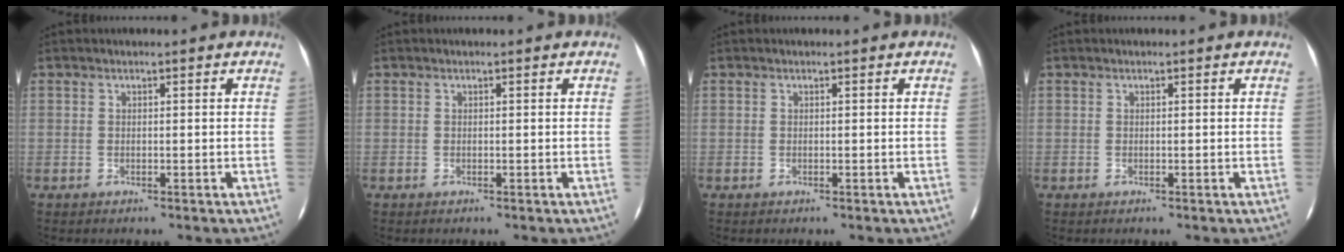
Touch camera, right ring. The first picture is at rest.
{"total": 0.0}
{"total": 0.0}
{"total": 0.0}